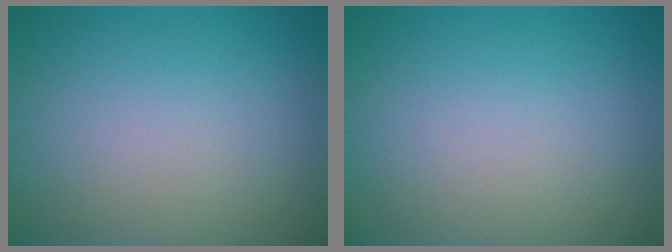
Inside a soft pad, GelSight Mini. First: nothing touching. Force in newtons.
{"total": 0.0}